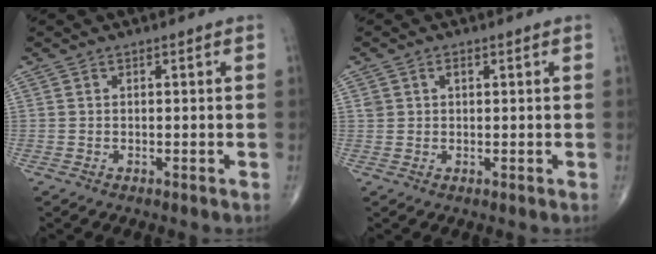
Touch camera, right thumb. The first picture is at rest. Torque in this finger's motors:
{"motor_torque": [-0.14, 0.07, 0.26, 0.14, -0.01]}